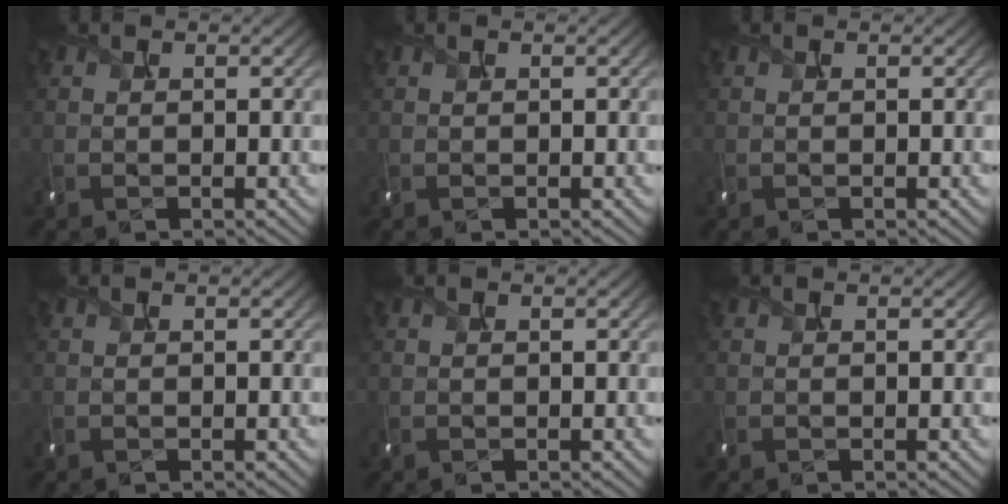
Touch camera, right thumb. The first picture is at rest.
{"total": 0.0}
{"total": 0.0}
{"total": 0.0}
{"total": 0.0}
{"total": 0.0}